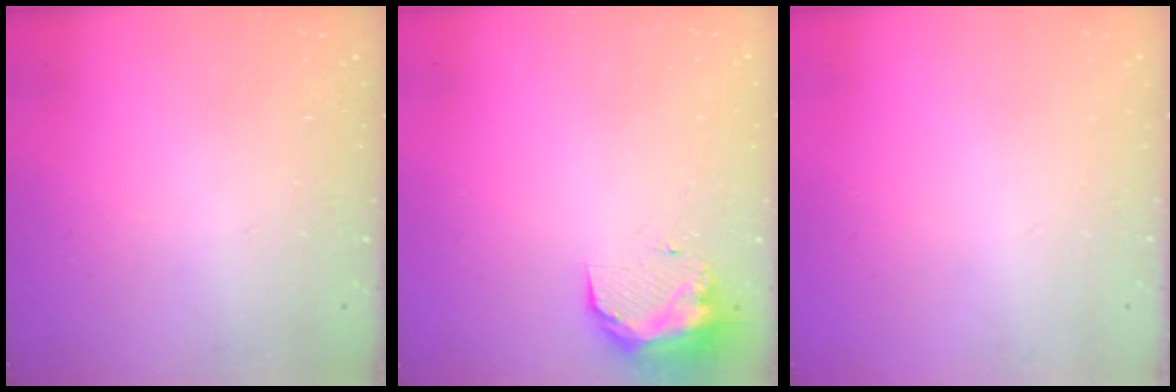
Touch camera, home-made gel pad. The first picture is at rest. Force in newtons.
{"total": 9.3, "press": 9.2, "slide": 0.7}
{"total": 0.0}